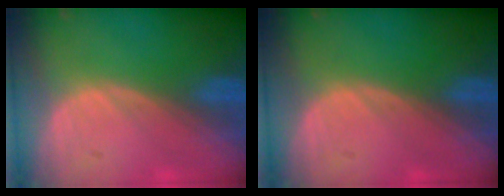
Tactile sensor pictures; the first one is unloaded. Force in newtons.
{"total": 0.0}